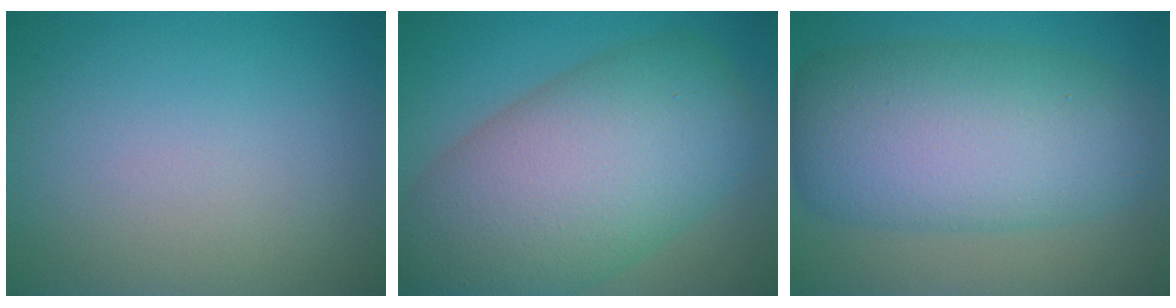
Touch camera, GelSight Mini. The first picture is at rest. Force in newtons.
{"total": 13.2, "press": 13.2, "slide": 0.5}
{"total": 10.8, "press": 10.8, "slide": 0.2}